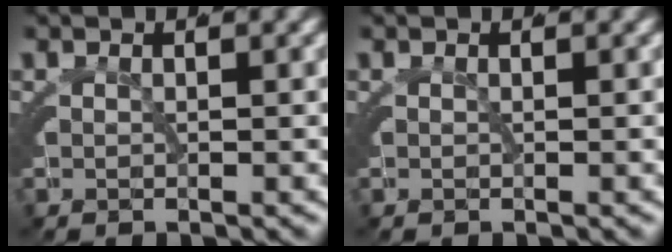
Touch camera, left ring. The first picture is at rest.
{"total": 0.0}